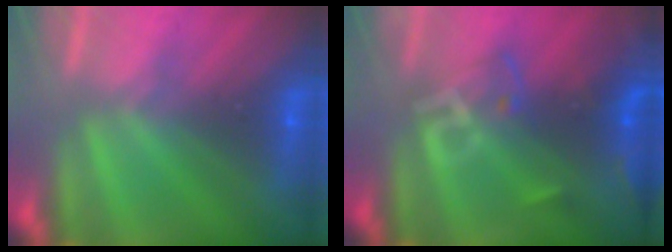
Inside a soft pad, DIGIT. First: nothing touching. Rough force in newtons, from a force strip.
{"total": 2.4}